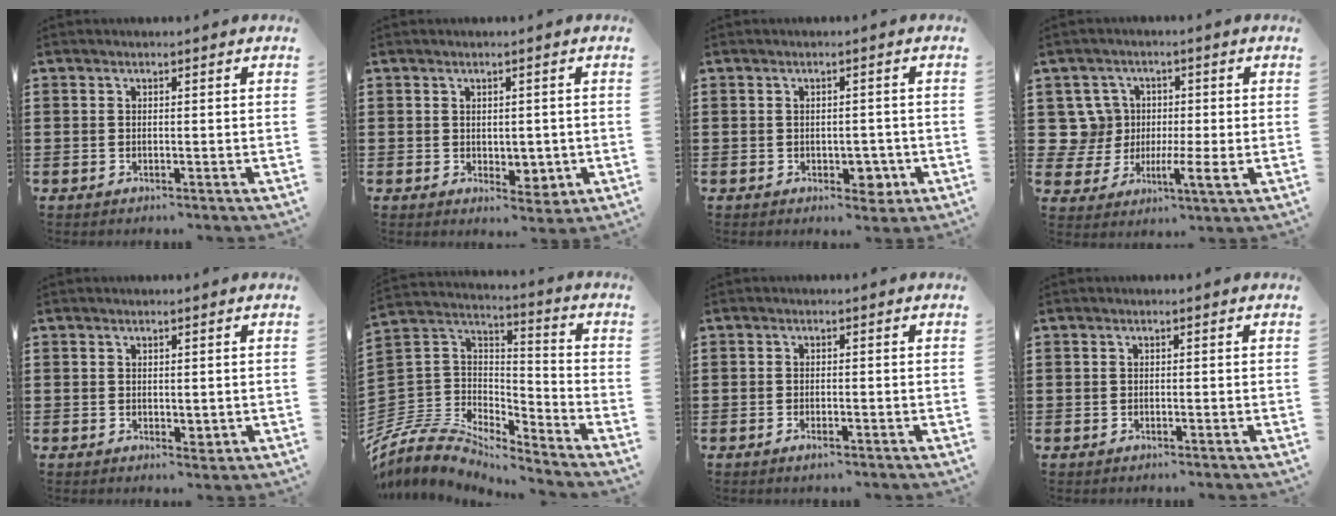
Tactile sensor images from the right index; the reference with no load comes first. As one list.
[{"total": 2.7, "force": [0.4, 2.1, 1.7], "torque": [-0.027, 0.002, 0.005]}, {"total": 3.4, "force": [-1.2, 2.1, 2.4], "torque": [-0.033, 0.000, -0.022]}, {"total": 6.8, "force": [0.2, 5.6, 3.8], "torque": [-0.098, 0.005, 0.004]}, {"total": 1.1, "force": [0.5, 0.8, 0.6], "torque": [-0.014, 0.002, 0.010]}, {"total": 7.1, "force": [-6.3, 2.9, 1.5], "torque": [-0.064, -0.005, -0.134]}, {"total": 1.1, "force": [-0.7, 0.3, 0.8], "torque": [-0.017, -0.004, -0.013]}, {"total": 0.0}]